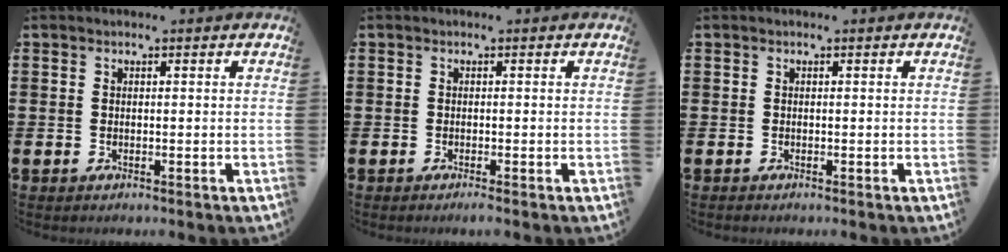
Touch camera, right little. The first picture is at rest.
{"total": 0.7, "force": [-0.4, 0.0, 0.6], "torque": [-0.009, -0.003, -0.007]}
{"total": 0.0}